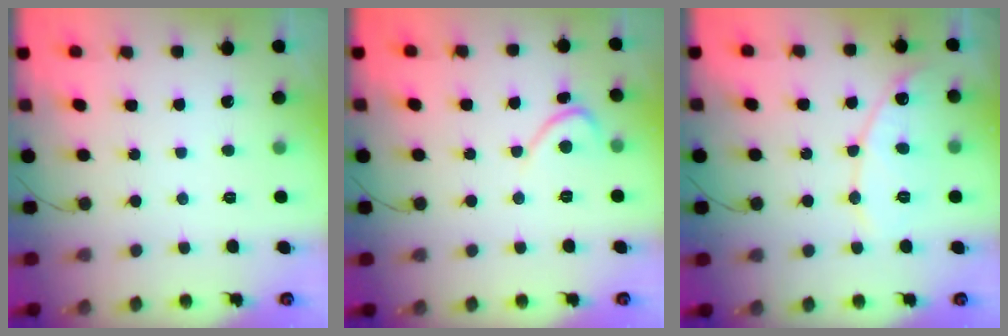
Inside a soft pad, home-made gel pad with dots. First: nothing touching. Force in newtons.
{"total": 2.7, "press": 2.7, "slide": 0.2}
{"total": 10.1, "press": 10.1, "slide": 0.9}